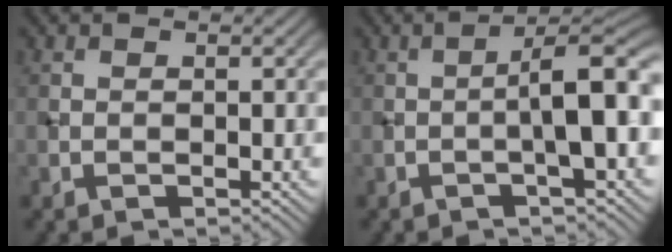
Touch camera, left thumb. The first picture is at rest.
{"total": 6.4, "force": [-1.2, 1.3, 6.2], "torque": [-0.094, 0.023, -0.026]}